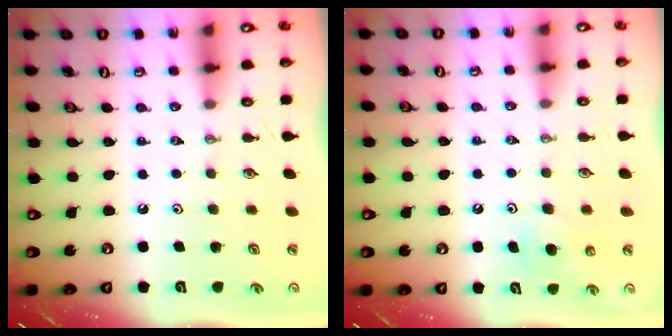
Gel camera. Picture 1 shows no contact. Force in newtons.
{"total": 5.0, "press": 4.9, "slide": 0.9}